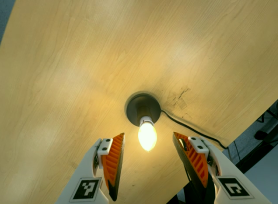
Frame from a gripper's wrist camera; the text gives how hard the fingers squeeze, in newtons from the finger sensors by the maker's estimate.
{"total": 0.0}